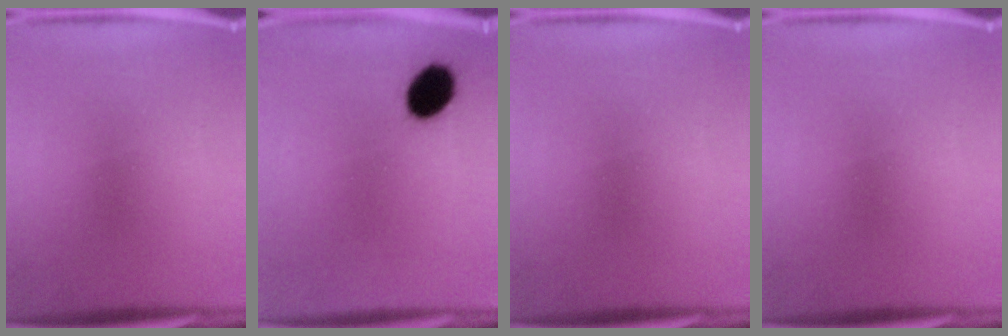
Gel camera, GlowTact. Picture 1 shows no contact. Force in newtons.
{"total": 8.7}
{"total": 0.0}
{"total": 0.0}